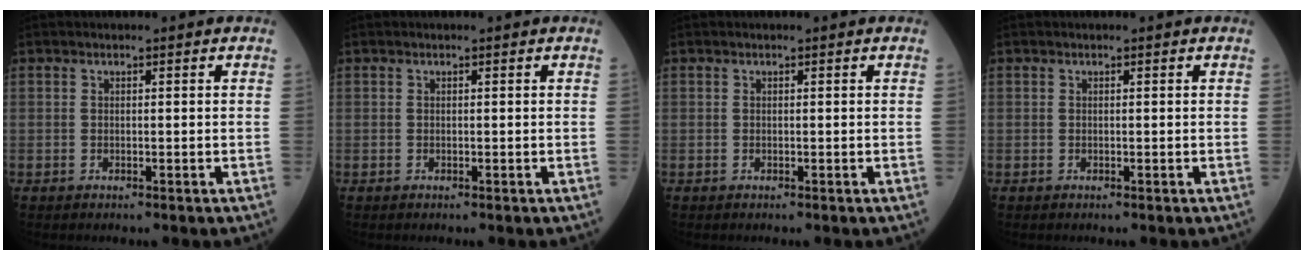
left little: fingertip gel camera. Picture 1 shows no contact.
{"total": 0.0}
{"total": 0.0}
{"total": 0.0}